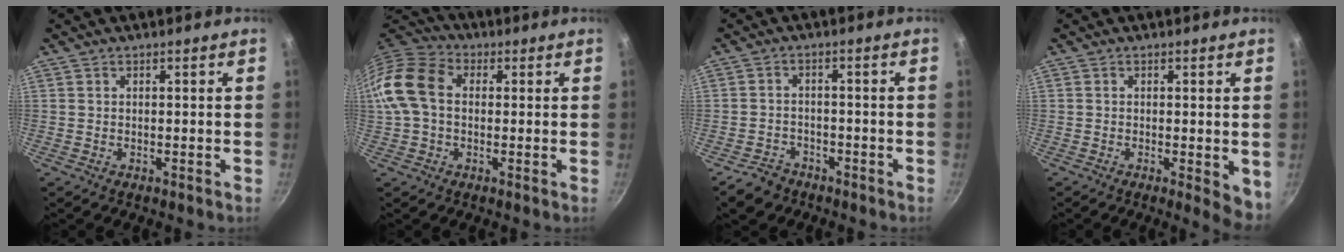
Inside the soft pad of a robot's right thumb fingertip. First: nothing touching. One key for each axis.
{"total": 11.7, "fx": 0.9, "fy": 8.4, "fz": 8.1, "tx": -0.142, "ty": 0.026, "tz": -0.002}
{"total": 5.0, "fx": -3.5, "fy": 3.4, "fz": 1.2, "tx": -0.015, "ty": 0.038, "tz": -0.051}
{"total": 5.0, "fx": -0.8, "fy": 1.8, "fz": 4.6, "tx": -0.050, "ty": -0.007, "tz": -0.009}